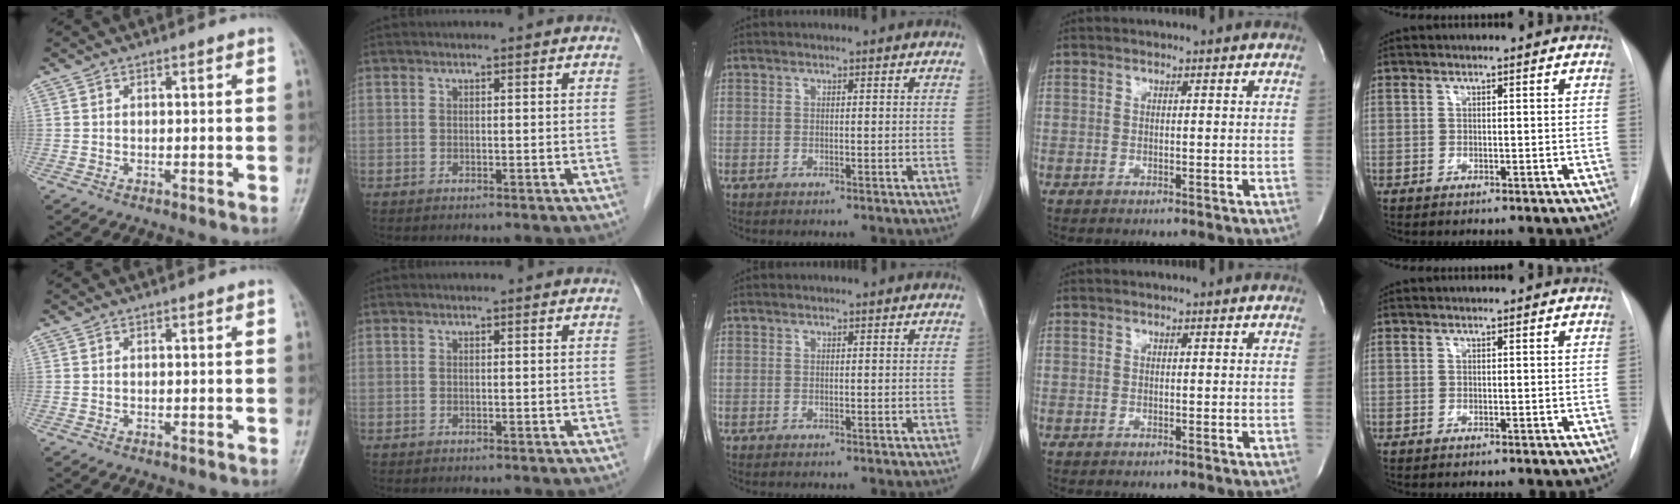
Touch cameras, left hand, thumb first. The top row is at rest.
{}